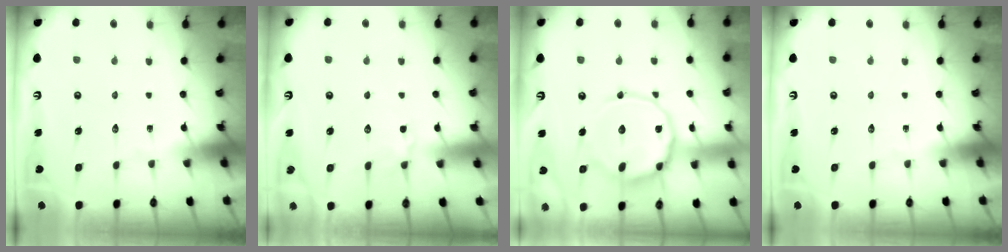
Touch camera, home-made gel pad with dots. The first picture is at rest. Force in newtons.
{"total": 3.2, "press": 3.0, "slide": 1.0}
{"total": 16.0, "press": 16.0, "slide": 1.3}
{"total": 0.0}